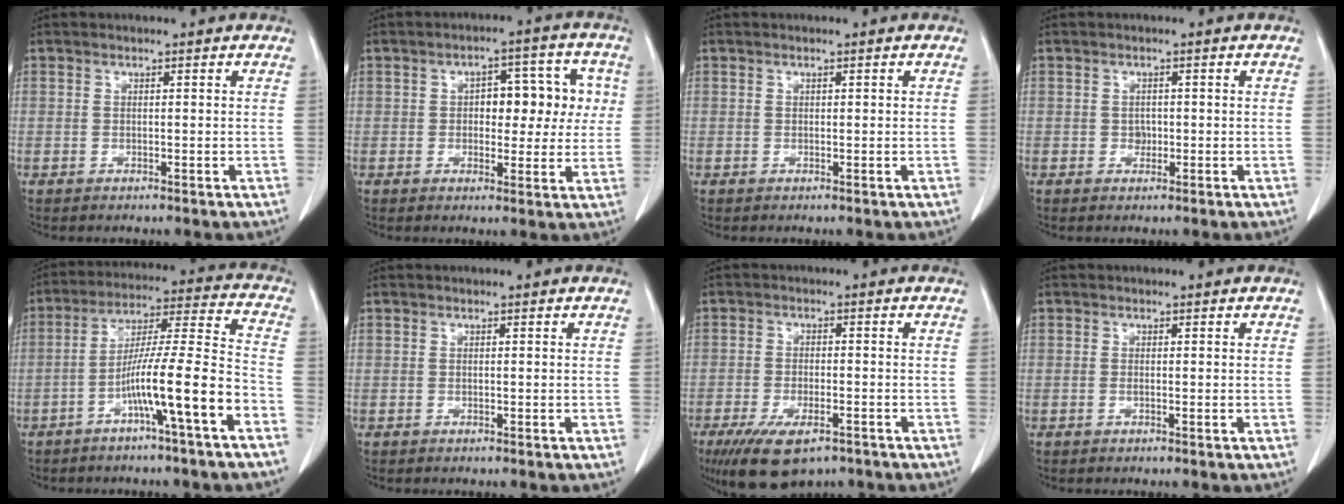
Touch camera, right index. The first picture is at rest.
{"total": 8.7, "force": [1.1, 4.5, 7.4], "torque": [-0.087, 0.032, 0.017]}
{"total": 0.0}
{"total": 1.2, "force": [-0.2, 1.0, 0.6], "torque": [-0.009, 0.003, -0.002]}
{"total": 13.1, "force": [-6.0, -0.5, 11.6], "torque": [-0.202, 0.016, -0.102]}
{"total": 0.0}
{"total": 9.7, "force": [-6.3, 3.6, 6.4], "torque": [-0.111, -0.015, -0.100]}
{"total": 0.5, "force": [-0.1, 0.0, 0.5], "torque": [-0.011, -0.002, -0.002]}